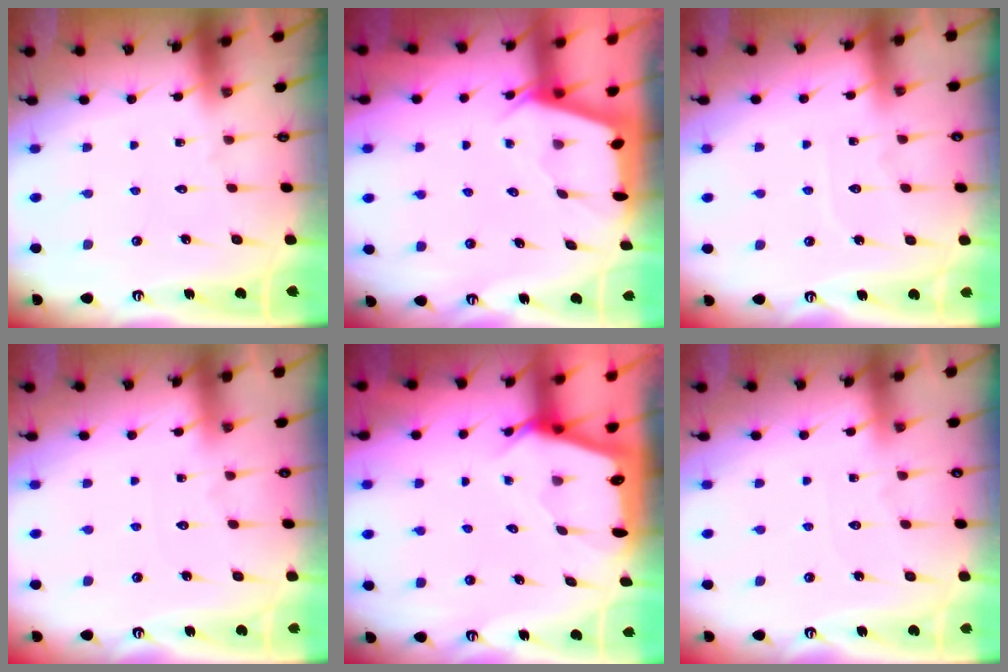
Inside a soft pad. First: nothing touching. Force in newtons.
{"total": 2.0, "press": 2.0, "slide": 0.3}
{"total": 4.9, "press": 4.8, "slide": 0.5}
{"total": 2.8, "press": 2.8, "slide": 0.3}
{"total": 2.4, "press": 2.4, "slide": 0.3}
{"total": 2.5, "press": 2.5, "slide": 0.4}